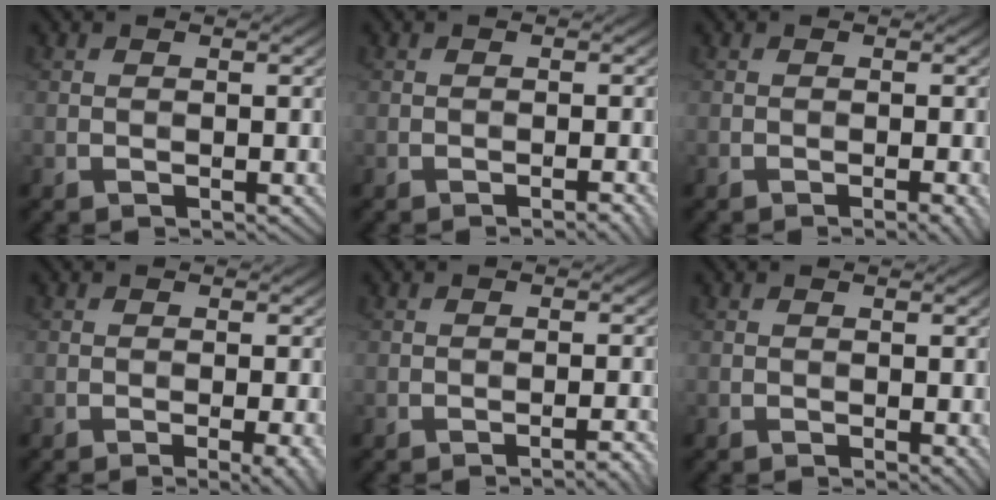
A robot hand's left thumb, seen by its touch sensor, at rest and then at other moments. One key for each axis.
{"total": 1.4, "fx": -0.8, "fy": 0.2, "fz": 1.1, "tx": -0.011, "ty": 0.004, "tz": -0.015}
{"total": 1.6, "fx": -0.8, "fy": 0.2, "fz": 1.4, "tx": -0.015, "ty": 0.002, "tz": -0.012}
{"total": 3.2, "fx": -1.3, "fy": 0.7, "fz": 2.8, "tx": -0.038, "ty": 0.004, "tz": -0.020}
{"total": 2.2, "fx": -1.5, "fy": 0.2, "fz": 1.5, "tx": -0.018, "ty": 0.008, "tz": -0.026}
{"total": 0.7, "fx": -0.1, "fy": 0.2, "fz": 0.7, "tx": -0.011, "ty": -0.005, "tz": -0.003}